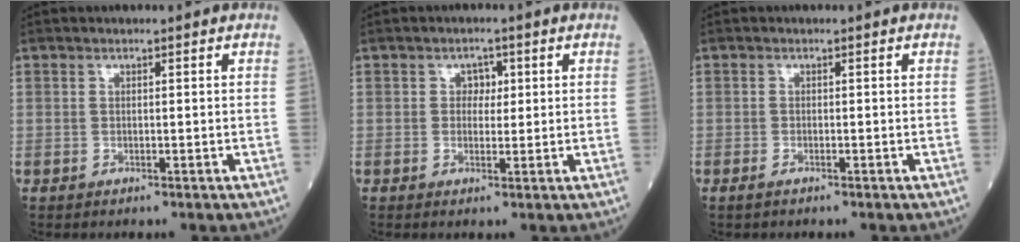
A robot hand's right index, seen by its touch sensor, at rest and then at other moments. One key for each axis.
{"total": 2.2, "fx": 0.6, "fy": 1.6, "fz": 1.4, "tx": -0.013, "ty": 0.002, "tz": 0.006}
{"total": 0.7, "fx": -0.5, "fy": 0.1, "fz": 0.4, "tx": -0.010, "ty": -0.001, "tz": -0.009}